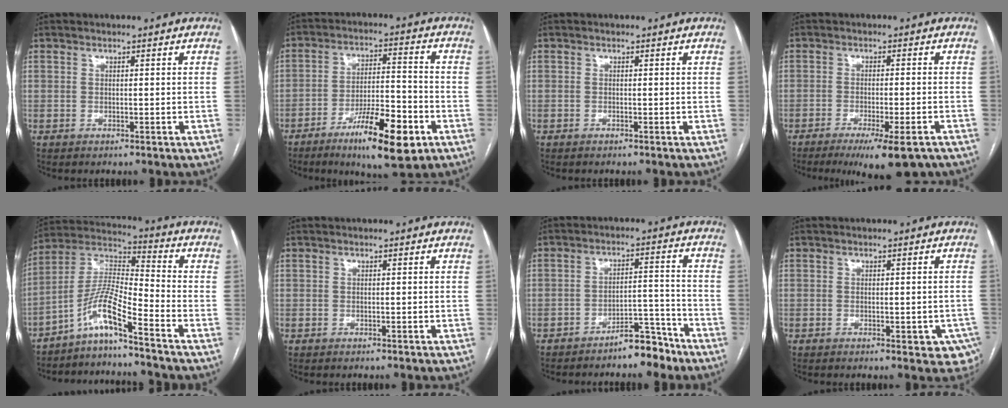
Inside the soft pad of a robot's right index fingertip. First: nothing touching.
{"total": 12.9, "force": [-6.9, 2.6, 10.7], "torque": [-0.177, -0.004, -0.105]}
{"total": 0.0}
{"total": 10.9, "force": [-8.0, 1.2, 7.3], "torque": [-0.095, -0.019, -0.115]}
{"total": 9.0, "force": [-6.2, -0.2, 6.4], "torque": [-0.142, 0.009, -0.124]}
{"total": 0.0}
{"total": 6.0, "force": [-5.0, 1.8, 2.8], "torque": [-0.035, 0.019, -0.079]}
{"total": 5.7, "force": [-2.1, 2.8, 4.4], "torque": [-0.031, 0.002, -0.022]}